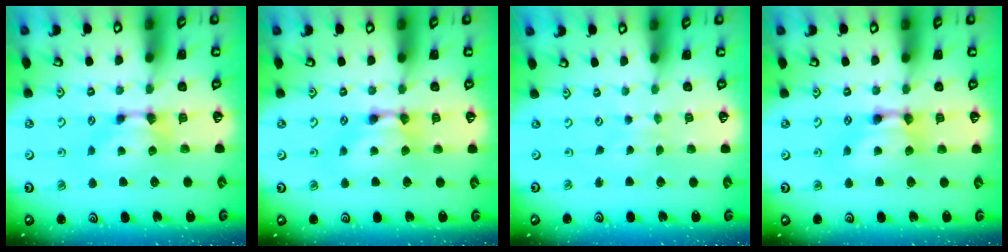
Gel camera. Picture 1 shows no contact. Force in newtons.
{"total": 1.8, "press": 1.8, "slide": 0.1}
{"total": 4.2, "press": 4.2, "slide": 0.1}
{"total": 2.0, "press": 2.0, "slide": 0.1}